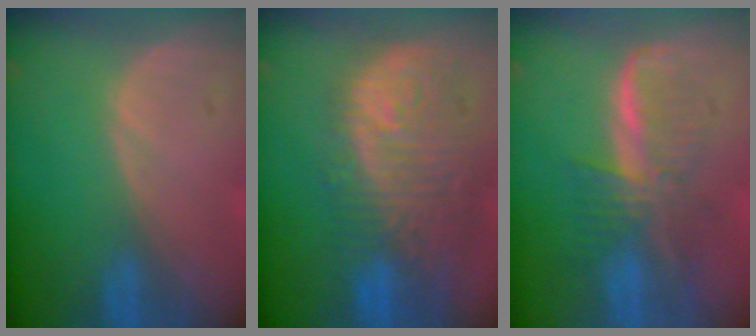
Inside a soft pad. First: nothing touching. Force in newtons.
{"total": 12.0, "press": 10.7, "slide": 5.4}
{"total": 6.8, "press": 6.4, "slide": 2.3}